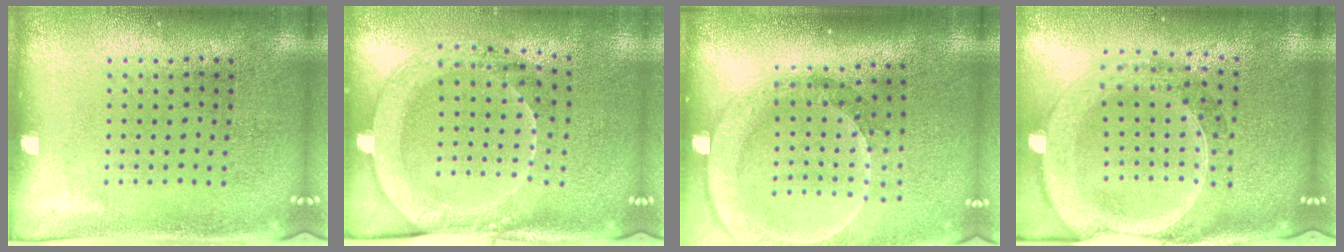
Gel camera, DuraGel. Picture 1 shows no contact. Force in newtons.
{"total": 2.1, "press": 2.1, "slide": 0.4}
{"total": 2.5, "press": 1.9, "slide": 1.6}
{"total": 2.8, "press": 2.4, "slide": 1.4}